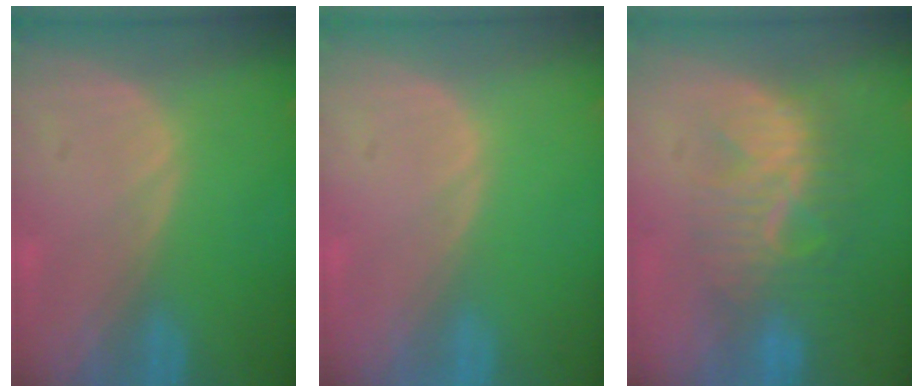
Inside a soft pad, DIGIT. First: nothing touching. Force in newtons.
{"total": 0.0}
{"total": 8.4, "press": 8.0, "slide": 2.4}